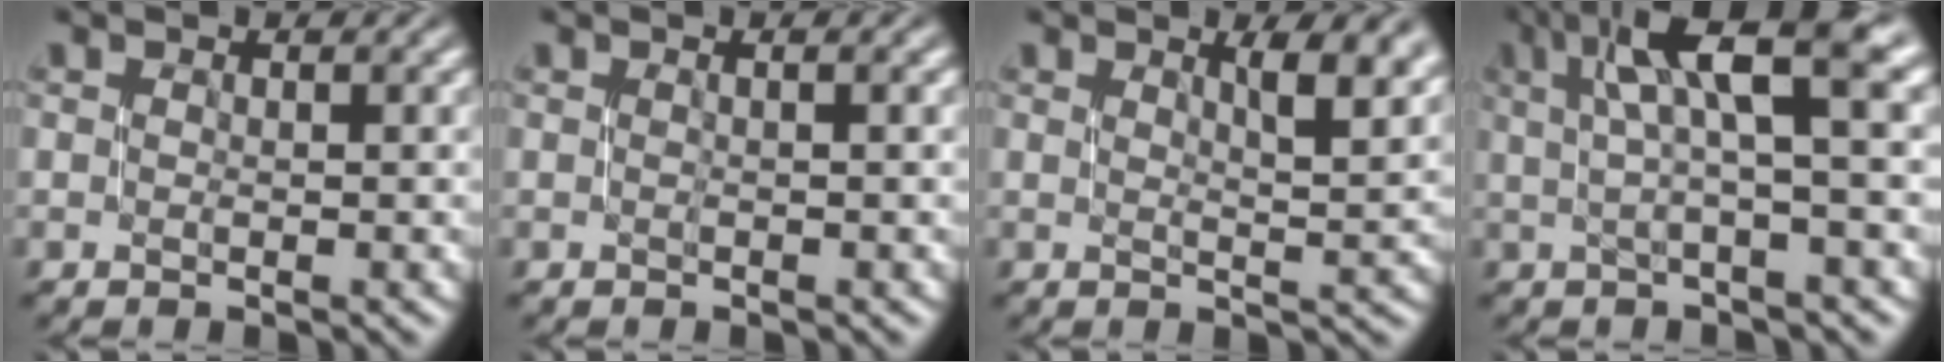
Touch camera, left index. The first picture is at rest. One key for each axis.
{"total": 0.9, "fx": 0.1, "fy": 0.3, "fz": 0.8, "tx": -0.010, "ty": 0.005, "tz": -0.002}
{"total": 4.6, "fx": 2.0, "fy": 1.4, "fz": 4.0, "tx": -0.044, "ty": -0.001, "tz": 0.030}
{"total": 7.4, "fx": 2.4, "fy": 1.2, "fz": 6.8, "tx": -0.099, "ty": 0.021, "tz": 0.037}